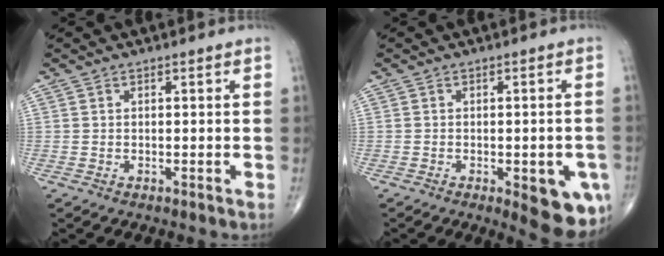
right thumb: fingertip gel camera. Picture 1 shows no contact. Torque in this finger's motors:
{"motor_torque": [1.66, 1.85, 0.95, -1.03, 0.30]}